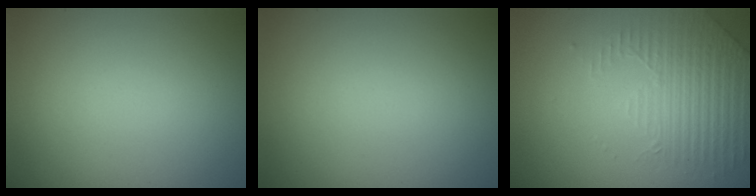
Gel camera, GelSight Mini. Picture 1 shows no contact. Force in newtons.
{"total": 0.0}
{"total": 2.1, "press": 1.8, "slide": 1.0}